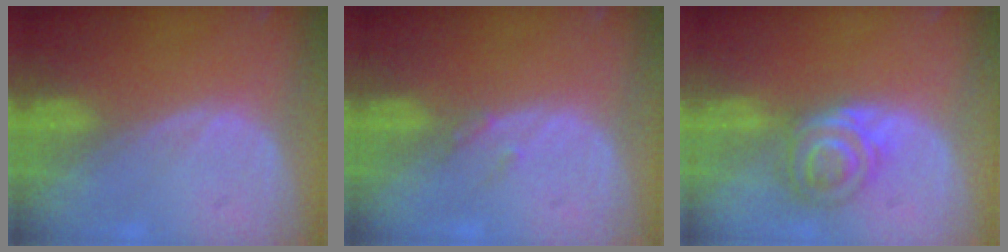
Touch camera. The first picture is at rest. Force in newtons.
{"total": 1.3, "press": 1.1, "slide": 0.7}
{"total": 6.0, "press": 5.6, "slide": 2.2}